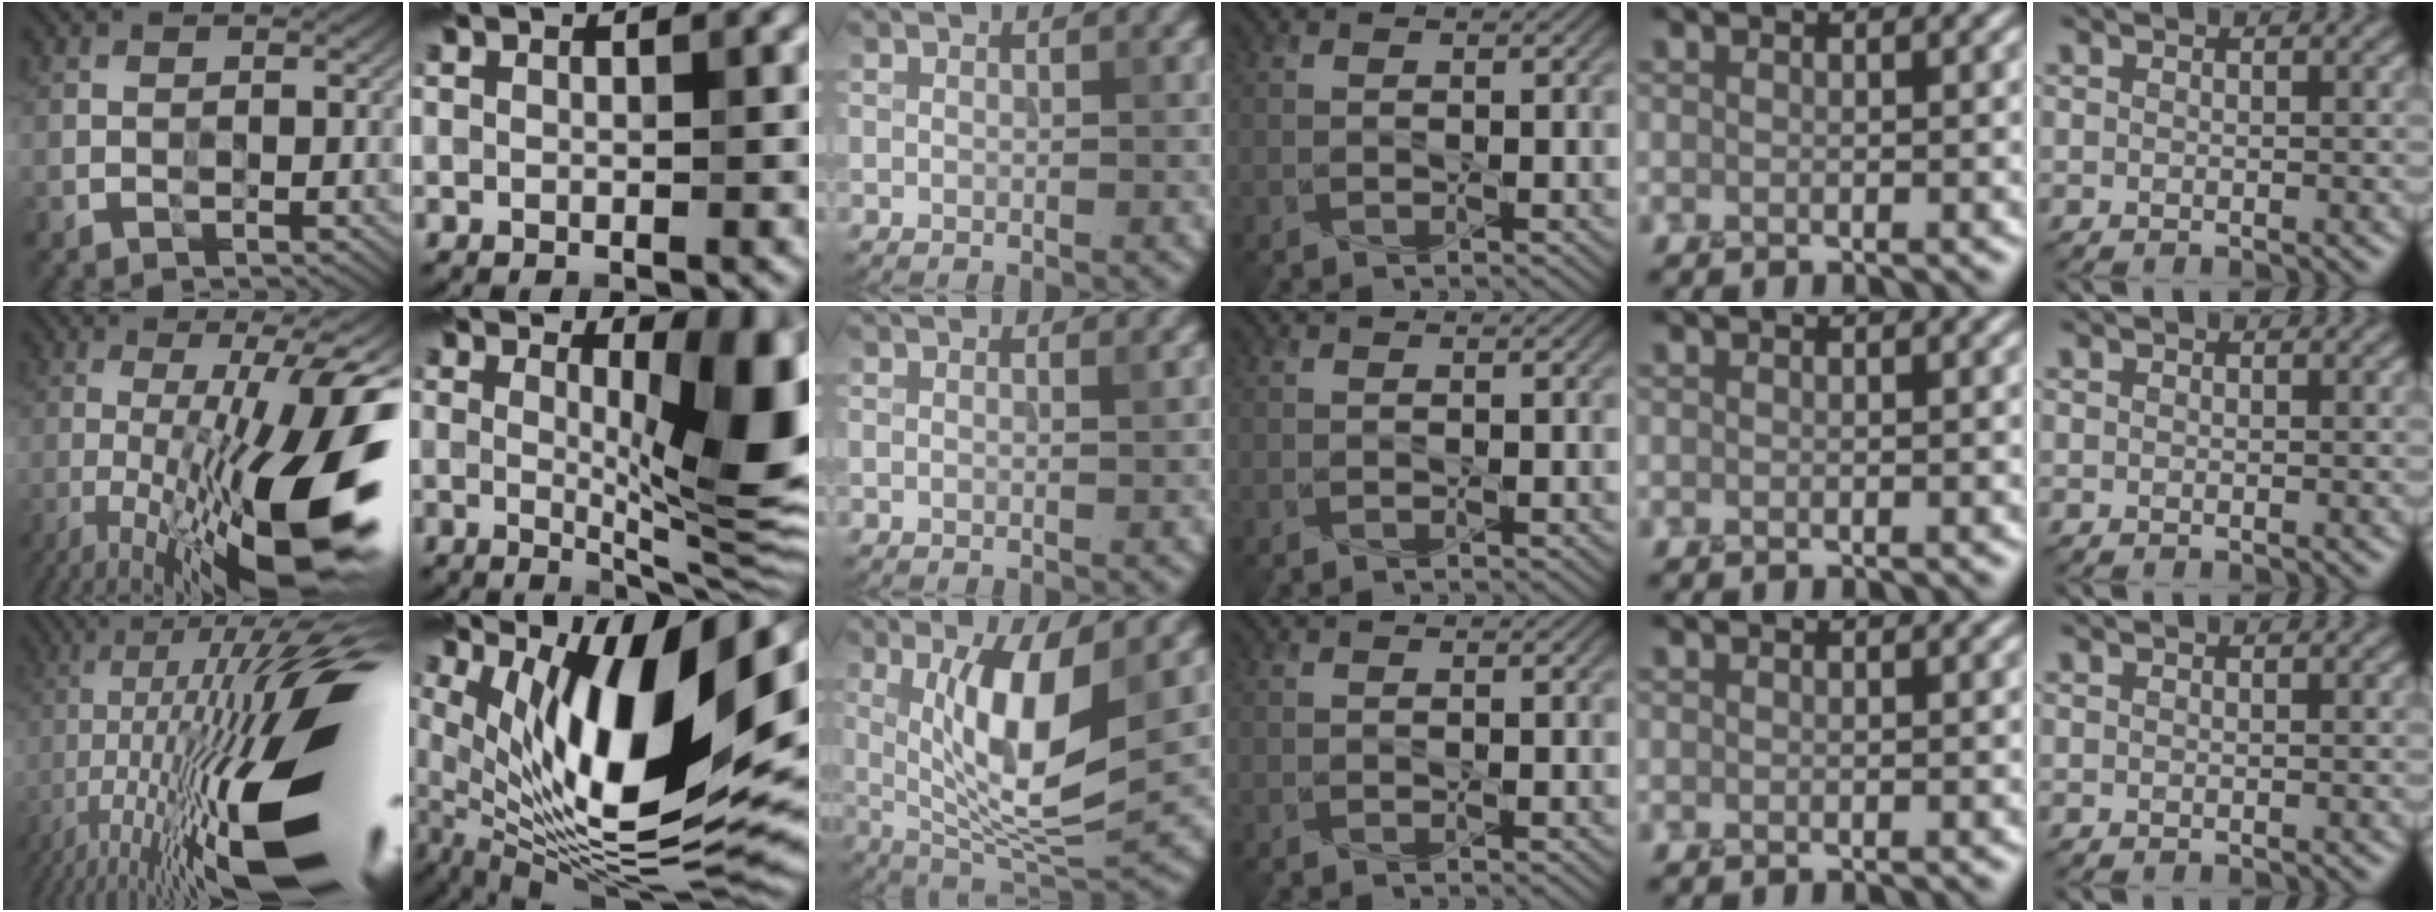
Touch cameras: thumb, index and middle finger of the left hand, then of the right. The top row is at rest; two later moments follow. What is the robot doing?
{"motion": "press", "object": "grip strengthener"}